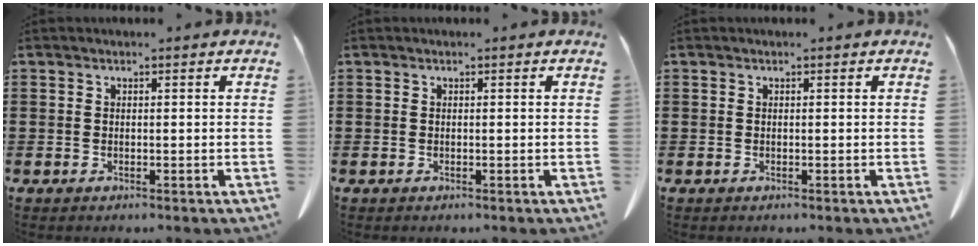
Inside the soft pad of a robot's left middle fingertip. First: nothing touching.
{"total": 0.0}
{"total": 0.0}